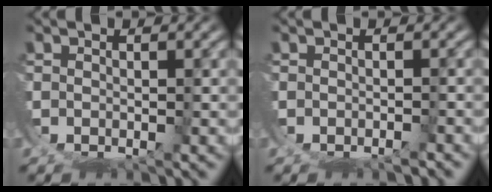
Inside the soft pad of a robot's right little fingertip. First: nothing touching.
{"total": 0.8, "force": [-0.6, -0.5, -0.1], "torque": [0.001, 0.002, -0.010]}